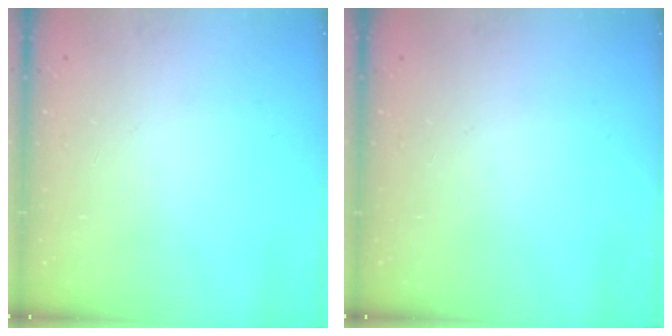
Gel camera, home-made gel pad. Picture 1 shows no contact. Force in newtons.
{"total": 0.0}